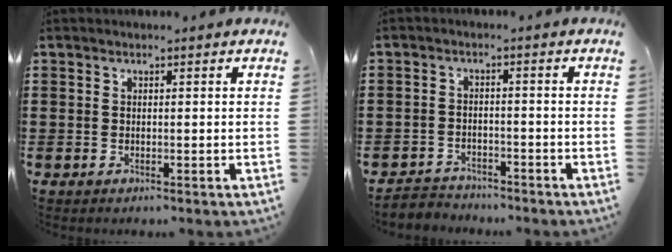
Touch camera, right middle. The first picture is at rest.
{"total": 2.9, "force": [-2.8, 0.7, -0.3], "torque": [-0.005, -0.002, -0.061]}